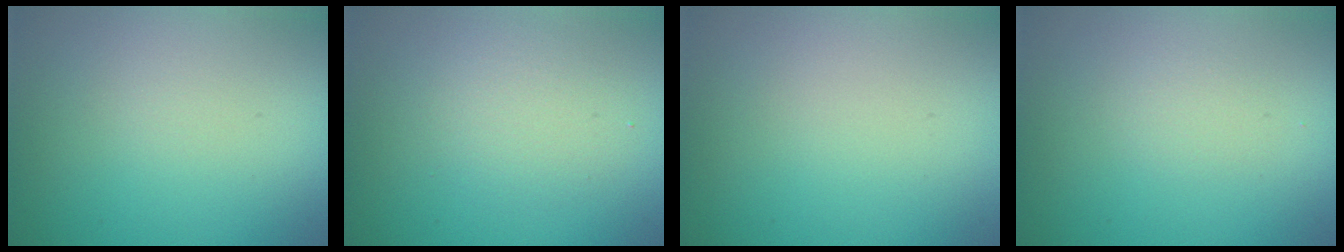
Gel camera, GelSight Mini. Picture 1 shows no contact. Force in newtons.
{"total": 2.4, "press": 2.4, "slide": 0.2}
{"total": 0.0}
{"total": 0.8, "press": 0.8, "slide": 0.0}